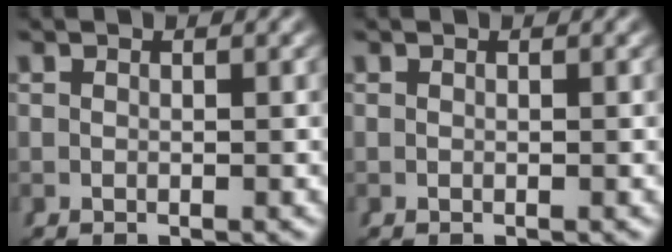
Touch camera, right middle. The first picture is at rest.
{"total": 0.0}